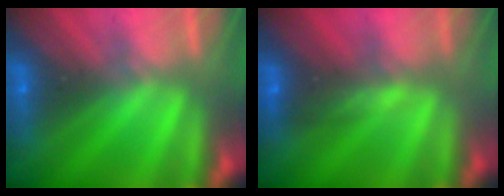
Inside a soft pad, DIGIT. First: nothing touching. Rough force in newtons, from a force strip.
{"total": 4.7}